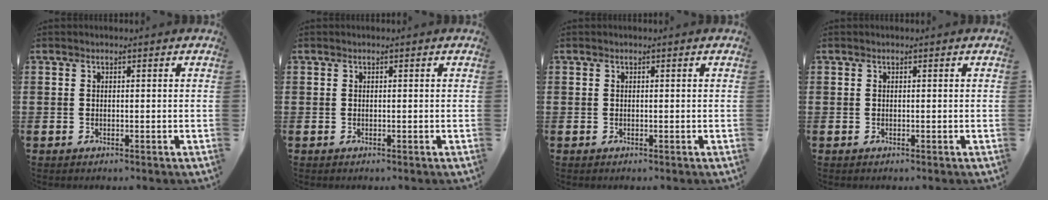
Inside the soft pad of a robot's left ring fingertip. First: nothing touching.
{"total": 0.0}
{"total": 0.0}
{"total": 0.0}